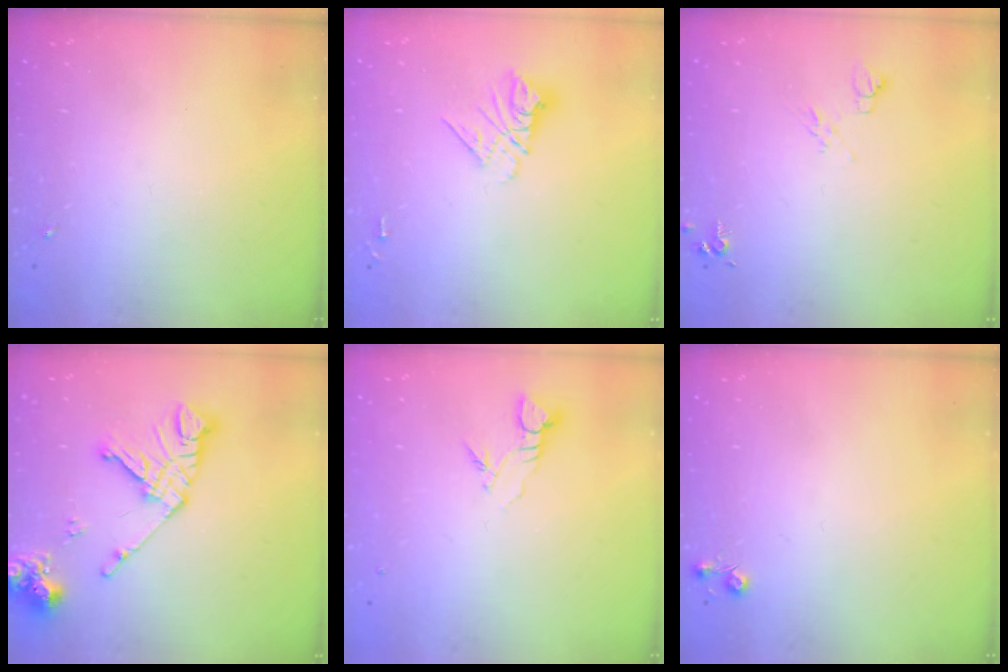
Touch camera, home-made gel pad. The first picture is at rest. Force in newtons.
{"total": 9.8, "press": 9.7, "slide": 0.8}
{"total": 6.4, "press": 6.3, "slide": 1.1}
{"total": 16.6, "press": 16.5, "slide": 2.0}
{"total": 3.7, "press": 3.7, "slide": 0.4}
{"total": 4.4, "press": 4.4, "slide": 0.7}